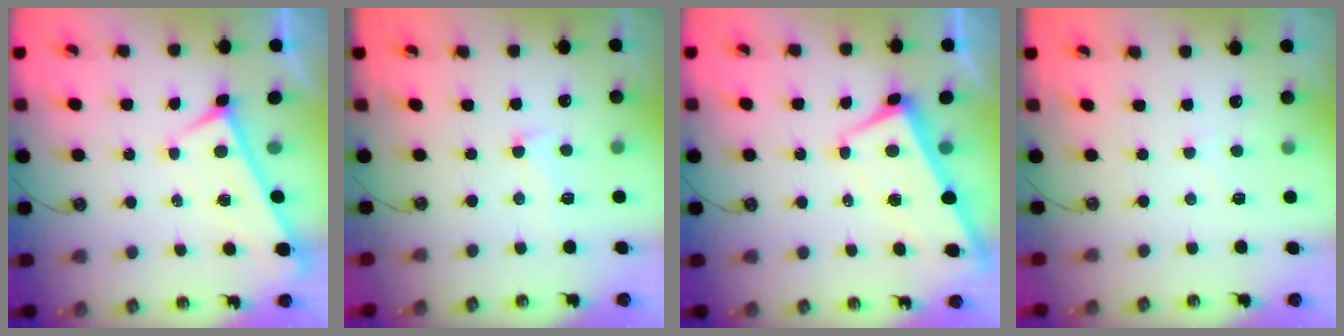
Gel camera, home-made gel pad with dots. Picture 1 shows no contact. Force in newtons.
{"total": 2.4, "press": 2.2, "slide": 1.0}
{"total": 1.2, "press": 0.3, "slide": 1.1}
{"total": 1.9, "press": 1.8, "slide": 0.3}